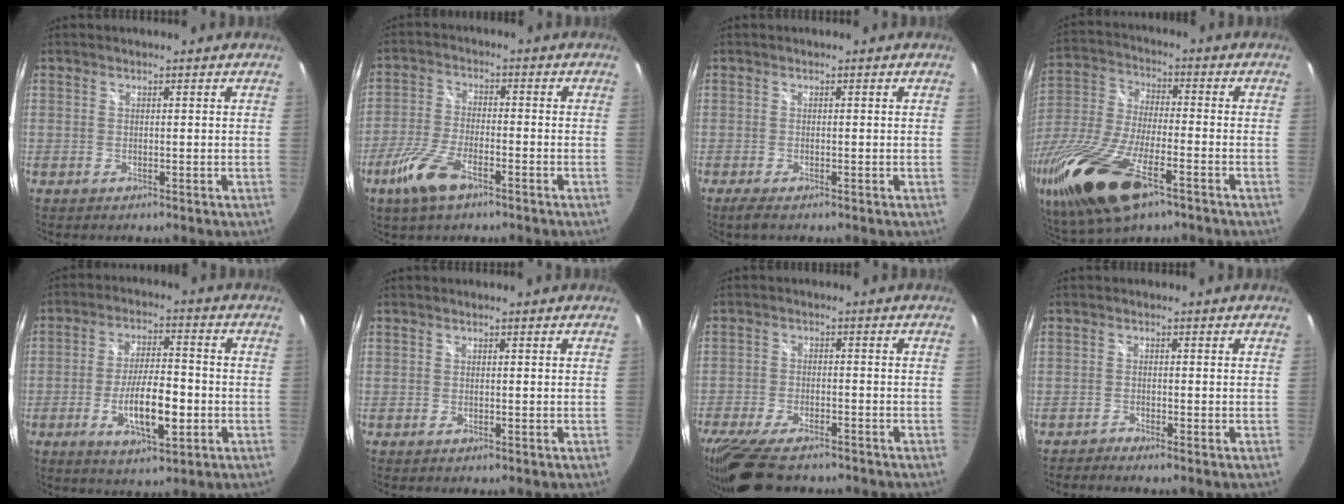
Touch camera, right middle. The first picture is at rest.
{"total": 8.5, "force": [-5.2, 3.0, 6.0], "torque": [-0.145, -0.007, -0.104]}
{"total": 2.0, "force": [-1.3, 0.2, 1.4], "torque": [-0.029, -0.009, -0.023]}
{"total": 25.6, "force": [-14.2, 9.7, 18.9], "torque": [-0.418, -0.063, -0.264]}
{"total": 10.8, "force": [-3.4, 3.5, 9.6], "torque": [-0.182, -0.005, -0.053]}
{"total": 0.0}
{"total": 14.6, "force": [-11.6, 4.8, 7.5], "torque": [-0.176, -0.042, -0.197]}
{"total": 1.4, "force": [-1.3, -0.3, 0.2], "torque": [-0.007, -0.007, -0.026]}